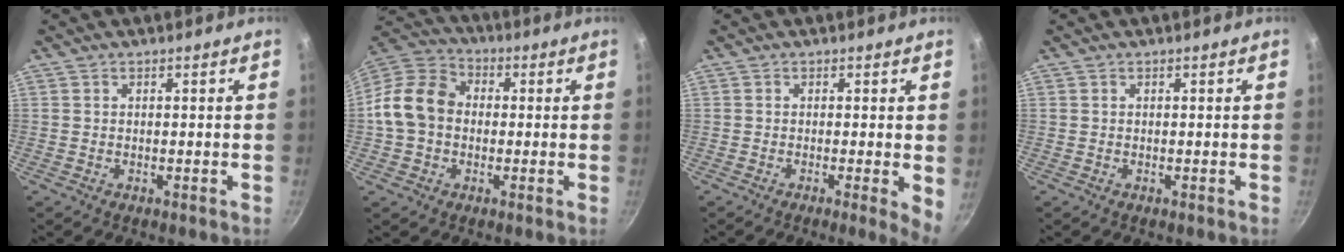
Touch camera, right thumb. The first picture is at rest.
{"total": 12.2, "force": [-0.5, 9.7, 7.4], "torque": [-0.106, 0.029, -0.030]}
{"total": 3.7, "force": [-0.4, 0.6, 3.6], "torque": [-0.045, -0.008, -0.007]}
{"total": 0.0}